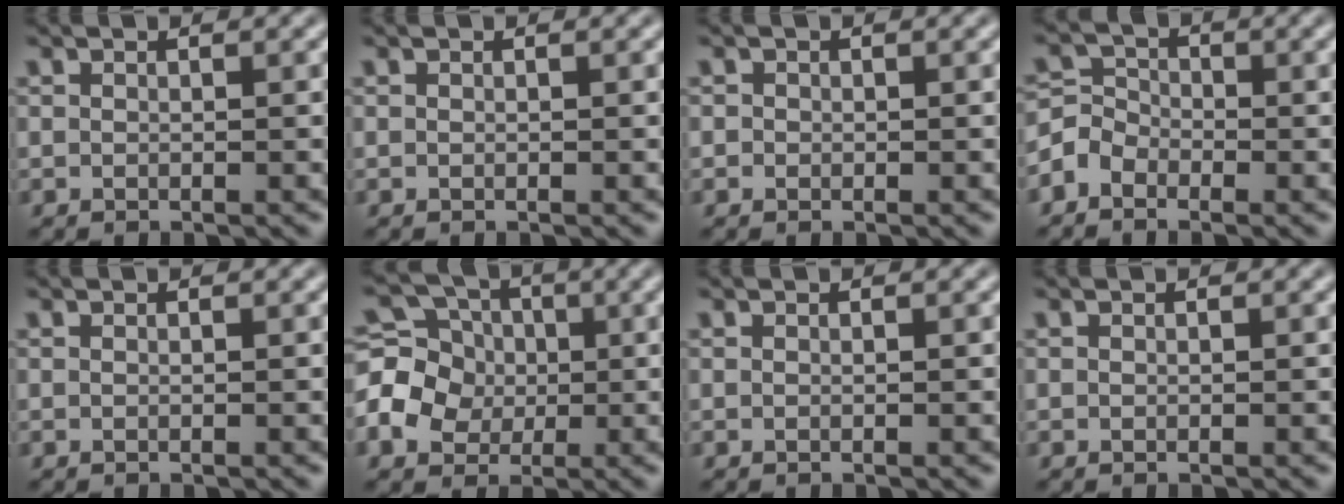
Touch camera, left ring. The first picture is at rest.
{"total": 0.0}
{"total": 0.5, "force": [0.0, 0.5, 0.0], "torque": [0.003, -0.005, -0.003]}
{"total": 2.7, "force": [-1.7, 2.0, 0.7], "torque": [-0.014, 0.006, -0.044]}
{"total": 0.0}
{"total": 7.7, "force": [-0.2, 6.6, 3.8], "torque": [-0.075, 0.021, -0.030]}
{"total": 0.0}
{"total": 0.0}